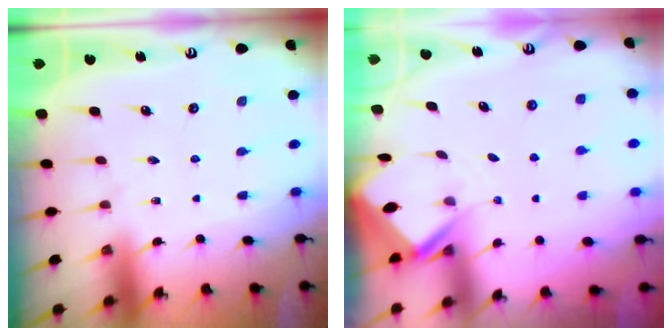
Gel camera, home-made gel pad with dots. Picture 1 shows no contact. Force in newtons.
{"total": 2.3, "press": 2.3, "slide": 0.1}